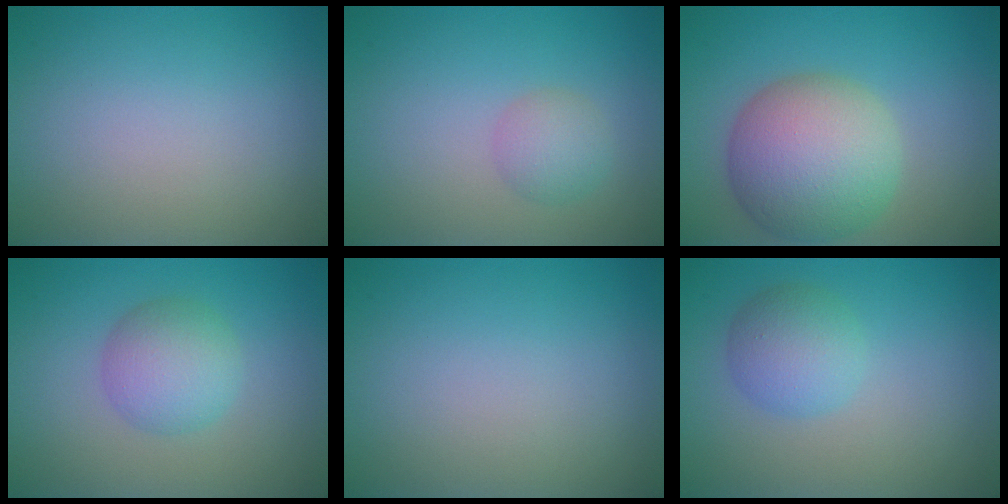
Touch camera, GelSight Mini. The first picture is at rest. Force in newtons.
{"total": 2.1, "press": 2.1, "slide": 0.1}
{"total": 8.9, "press": 8.9, "slide": 0.6}
{"total": 3.9, "press": 3.9, "slide": 0.1}
{"total": 0.0}
{"total": 3.4, "press": 3.4, "slide": 0.2}